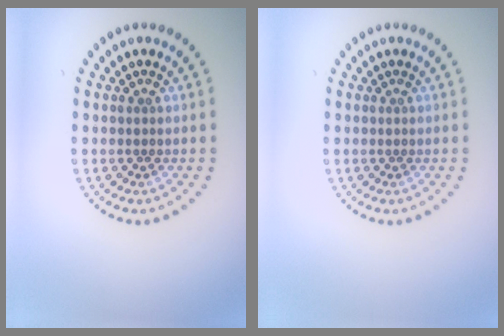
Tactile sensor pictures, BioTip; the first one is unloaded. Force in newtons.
{"total": 0.0}